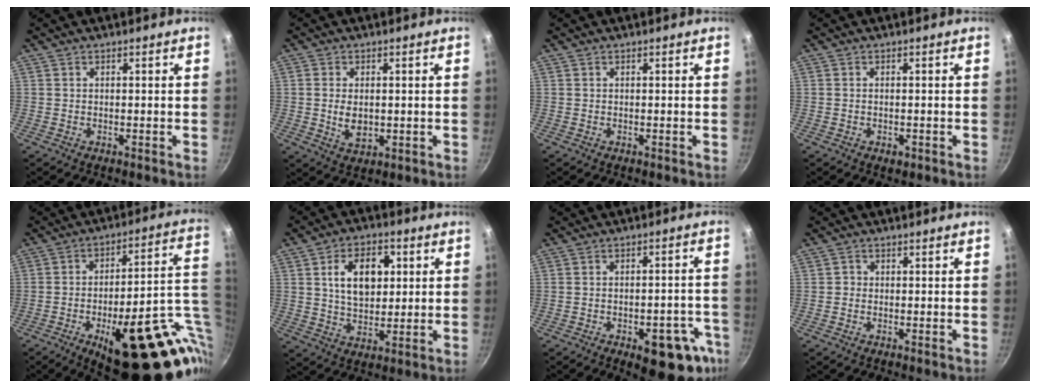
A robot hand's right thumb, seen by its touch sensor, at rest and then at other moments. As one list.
[{"total": 5.1, "force": [-0.2, 3.2, 4.0], "torque": [-0.067, -0.007, 0.005]}, {"total": 0.0}, {"total": 1.3, "force": [-0.7, 0.7, 0.9], "torque": [-0.012, 0.000, -0.010]}, {"total": 31.0, "force": [-7.8, 12.5, 27.2], "torque": [-0.311, 0.018, -0.092]}, {"total": 11.5, "force": [2.6, 7.6, 8.2], "torque": [-0.103, -0.002, 0.042]}, {"total": 14.0, "force": [-6.8, 6.0, 10.7], "torque": [-0.076, 0.031, -0.082]}, {"total": 0.9, "force": [-0.5, 0.7, 0.1], "torque": [0.001, 0.002, -0.011]}]